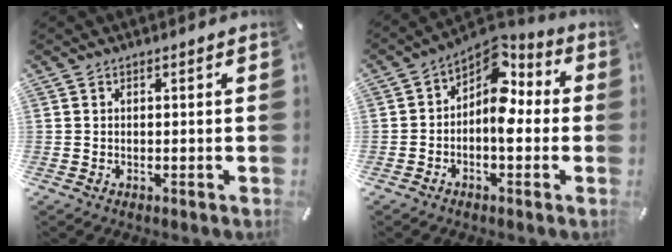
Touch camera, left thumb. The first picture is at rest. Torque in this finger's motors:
{"motor_torque": [0.15, 0.85, 0.56, 0.39, 0.09]}